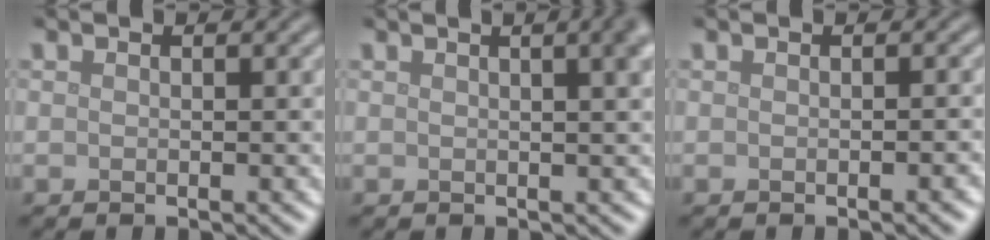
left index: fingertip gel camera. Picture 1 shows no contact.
{"total": 7.7, "force": [2.9, 3.8, 6.0], "torque": [-0.013, 0.050, -0.003]}
{"total": 1.0, "force": [-0.4, 0.2, 0.9], "torque": [-0.008, 0.001, -0.005]}